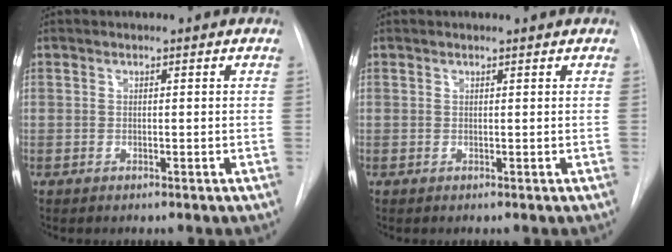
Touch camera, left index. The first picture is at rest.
{"total": 0.0}